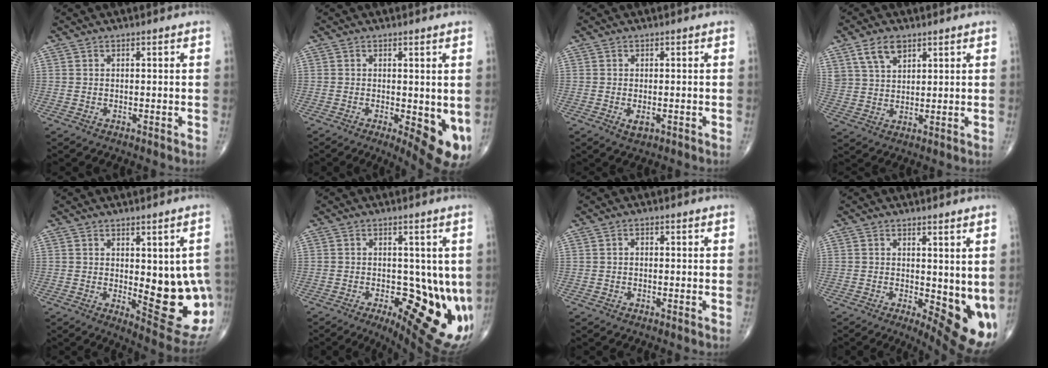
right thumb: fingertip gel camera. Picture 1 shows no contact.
{"total": 9.2, "force": [-1.5, 3.4, 8.4], "torque": [-0.097, -0.019, -0.012]}
{"total": 2.1, "force": [-0.7, 1.1, 1.7], "torque": [-0.026, -0.002, -0.009]}
{"total": 7.3, "force": [4.6, 3.8, 4.1], "torque": [-0.068, -0.018, 0.094]}
{"total": 15.7, "force": [-1.3, 6.1, 14.4], "torque": [-0.149, -0.024, 0.001]}
{"total": 18.7, "force": [-3.4, 7.9, 16.6], "torque": [-0.167, -0.022, -0.020]}
{"total": 0.8, "force": [-0.1, 0.6, 0.6], "torque": [-0.005, 0.003, -0.004]}
{"total": 11.2, "force": [-0.4, 4.5, 10.3], "torque": [-0.119, -0.026, 0.004]}